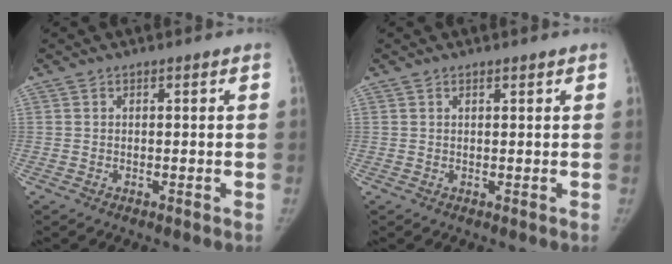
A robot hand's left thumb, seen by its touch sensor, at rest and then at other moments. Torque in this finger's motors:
{"motor_torque": [-0.28, -0.06, -0.64, 0.27, -0.03]}